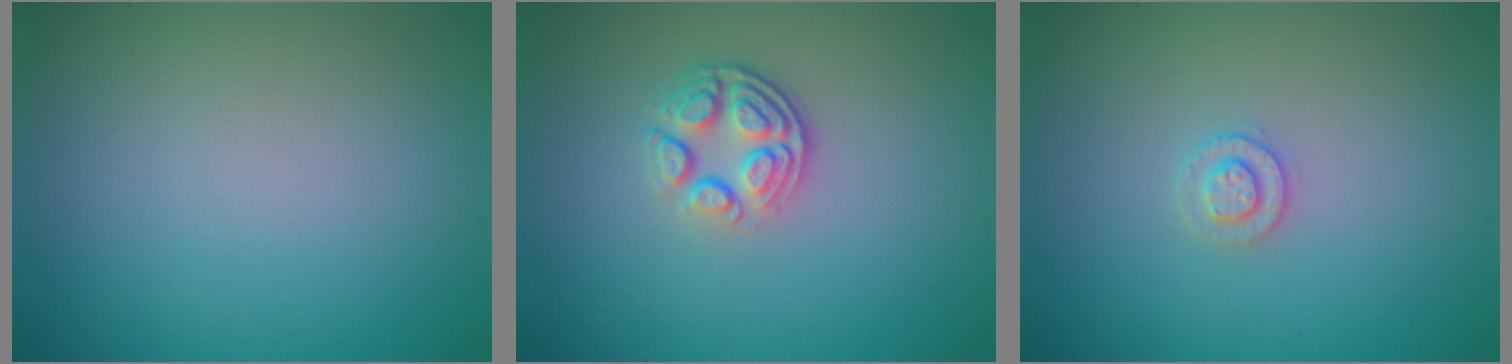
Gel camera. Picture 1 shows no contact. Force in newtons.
{"total": 3.8, "press": 2.7, "slide": 2.7}
{"total": 1.5, "press": 1.5, "slide": 0.1}